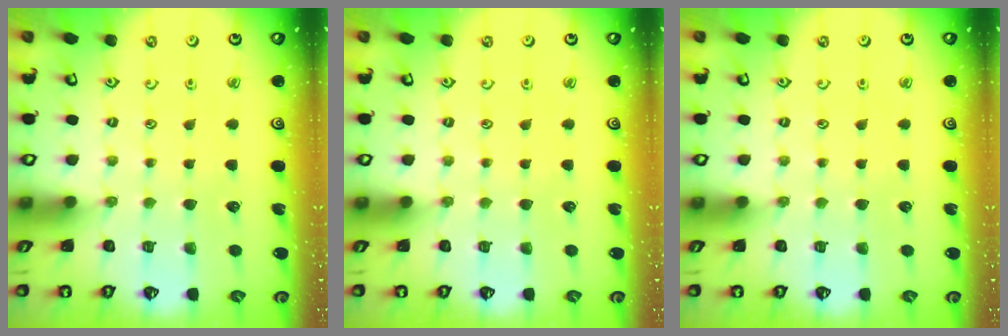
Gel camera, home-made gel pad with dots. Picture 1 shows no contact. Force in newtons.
{"total": 0.0}
{"total": 0.0}